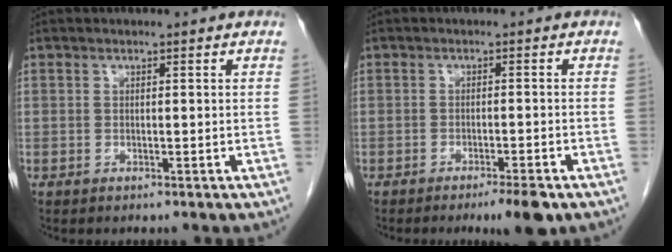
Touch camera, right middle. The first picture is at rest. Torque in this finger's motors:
{"motor_torque": [0.40, -0.20, 0.11, 0.03]}